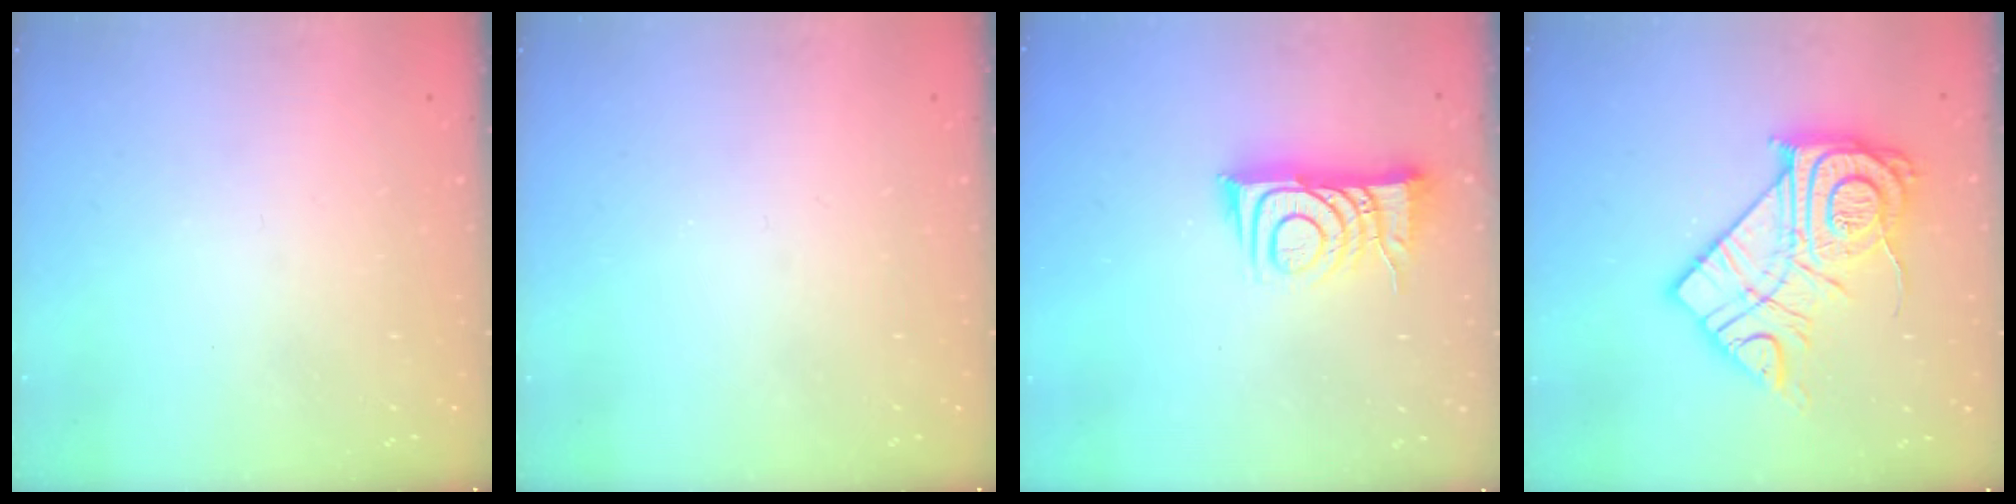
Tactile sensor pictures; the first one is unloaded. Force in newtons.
{"total": 0.0}
{"total": 9.8, "press": 9.8, "slide": 1.2}
{"total": 20.7, "press": 20.6, "slide": 1.9}